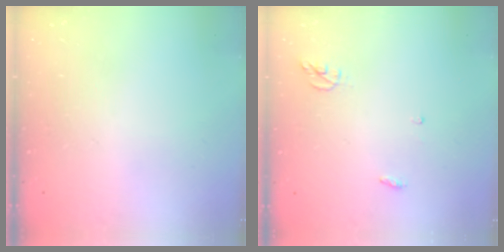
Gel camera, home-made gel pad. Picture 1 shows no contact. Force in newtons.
{"total": 4.3, "press": 4.3, "slide": 0.3}